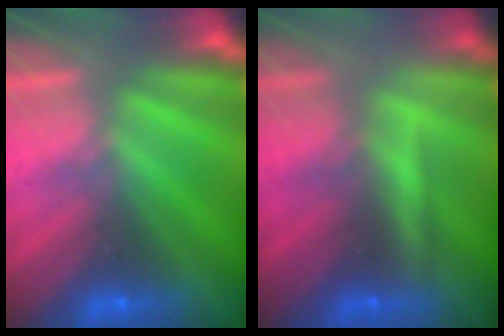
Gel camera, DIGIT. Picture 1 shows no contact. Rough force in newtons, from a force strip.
{"total": 2.0}